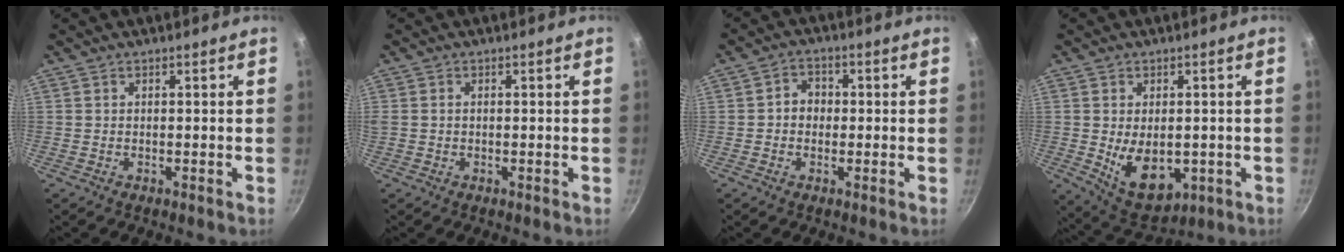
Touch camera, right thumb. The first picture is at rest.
{"total": 0.9, "force": [0.0, 0.7, 0.6], "torque": [-0.011, 0.002, -0.001]}
{"total": 4.0, "force": [-0.2, 3.4, 2.0], "torque": [-0.008, 0.011, -0.008]}
{"total": 10.6, "force": [-1.3, 6.7, 8.0], "torque": [-0.103, -0.014, 0.003]}